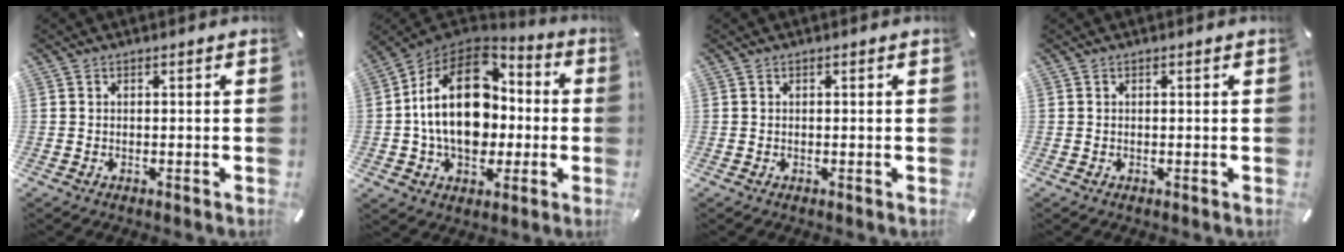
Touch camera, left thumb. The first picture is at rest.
{"total": 22.1, "force": [0.6, 15.8, 15.4], "torque": [-0.286, 0.010, 0.010]}
{"total": 0.0}
{"total": 0.0}